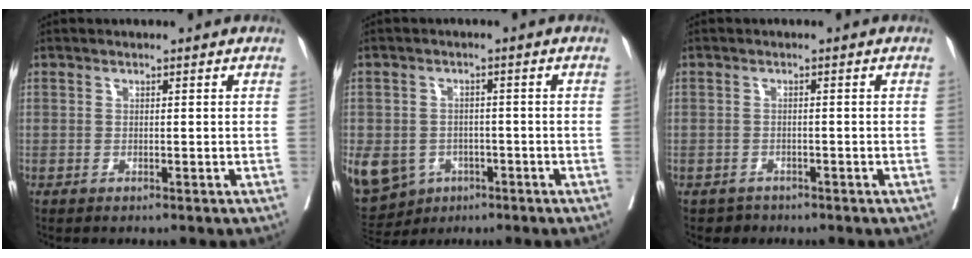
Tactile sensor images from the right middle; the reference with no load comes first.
{"total": 19.1, "force": [-7.5, 15.9, 7.5], "torque": [-0.279, -0.013, -0.106]}
{"total": 1.8, "force": [-1.4, 1.1, -0.4], "torque": [0.002, 0.004, -0.024]}